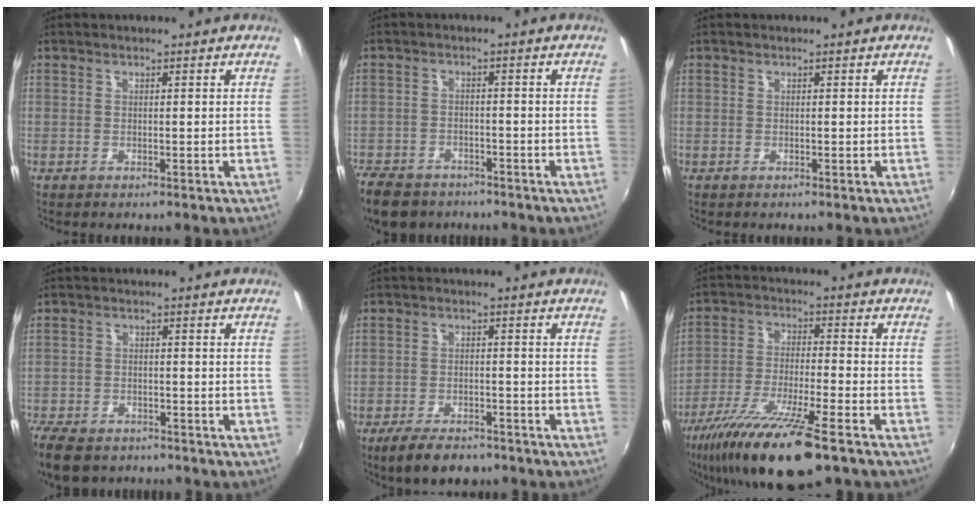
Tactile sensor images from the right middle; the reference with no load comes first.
{"total": 11.6, "force": [-8.6, 6.5, 4.3], "torque": [-0.129, -0.012, -0.143]}
{"total": 0.0}
{"total": 10.3, "force": [-7.8, 5.1, 4.3], "torque": [-0.124, -0.022, -0.138]}
{"total": 8.0, "force": [-6.1, 3.3, 3.9], "torque": [-0.097, -0.006, -0.100]}
{"total": 18.0, "force": [-12.8, 2.4, 12.5], "torque": [-0.246, -0.049, -0.227]}